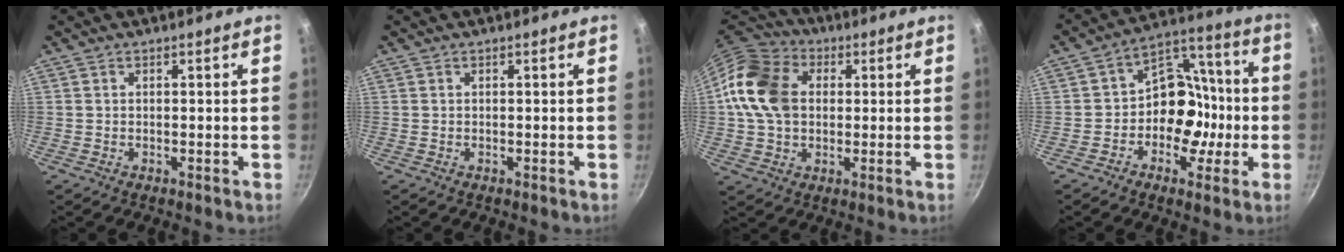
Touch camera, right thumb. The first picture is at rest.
{"total": 0.0}
{"total": 15.4, "force": [1.7, 12.1, 9.3], "torque": [-0.152, 0.024, 0.016]}
{"total": 12.9, "force": [-2.6, 10.2, 7.5], "torque": [-0.048, 0.056, -0.052]}